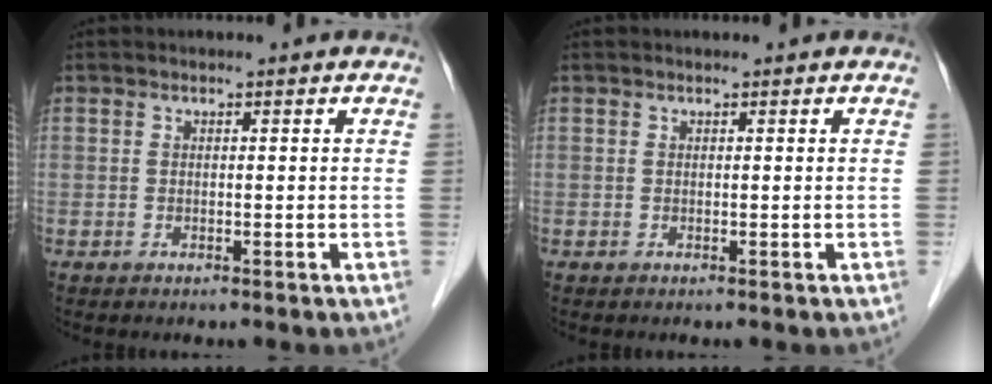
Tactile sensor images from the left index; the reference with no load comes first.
{"total": 0.0}